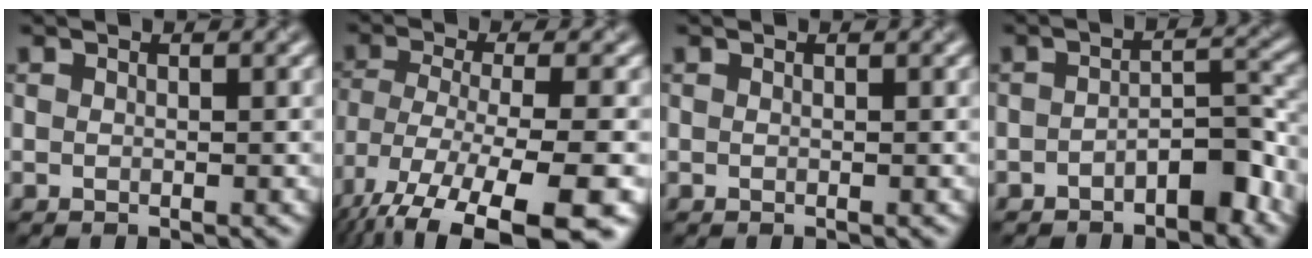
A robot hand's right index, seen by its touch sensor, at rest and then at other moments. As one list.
[{"total": 15.9, "force": [-10.9, 5.5, 10.1], "torque": [-0.189, -0.052, -0.134]}, {"total": 0.0}, {"total": 3.7, "force": [-2.5, 1.4, 2.3], "torque": [-0.030, 0.012, -0.041]}]